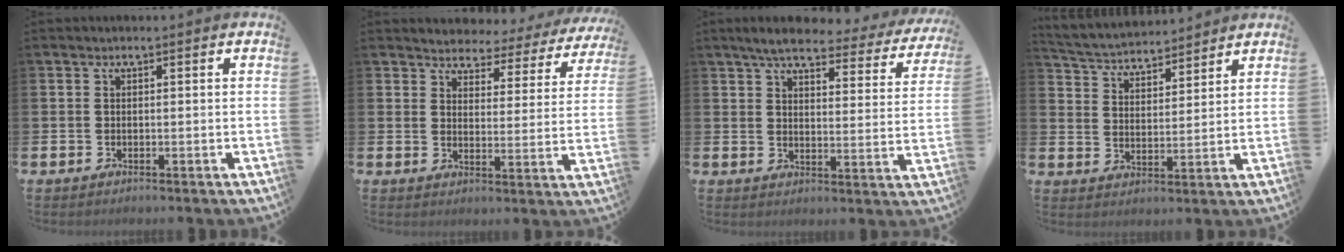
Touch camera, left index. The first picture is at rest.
{"total": 3.2, "force": [3.0, 0.9, -0.1], "torque": [-0.013, -0.038, 0.043]}
{"total": 5.5, "force": [4.9, 0.9, 2.3], "torque": [-0.058, -0.028, 0.080]}
{"total": 4.2, "force": [4.1, 1.0, 0.0], "torque": [-0.021, -0.034, 0.069]}